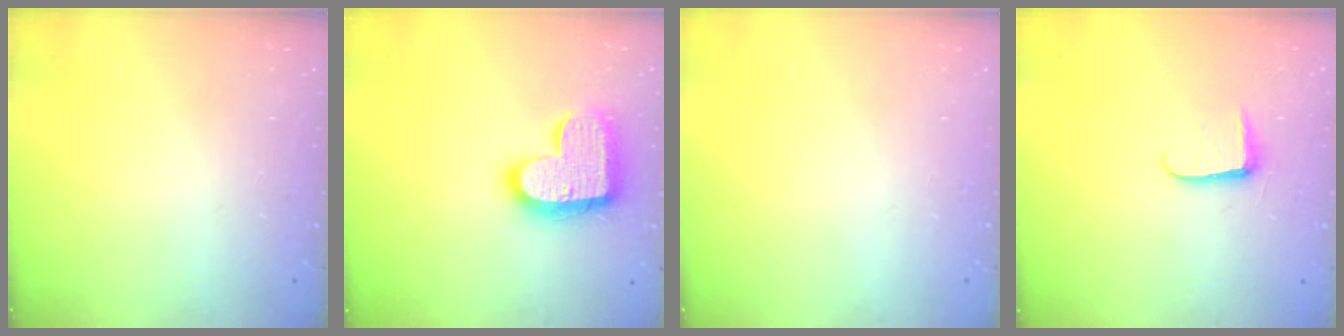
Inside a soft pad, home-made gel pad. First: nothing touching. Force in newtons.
{"total": 17.8, "press": 17.7, "slide": 1.1}
{"total": 0.0}
{"total": 5.4, "press": 5.4, "slide": 0.7}